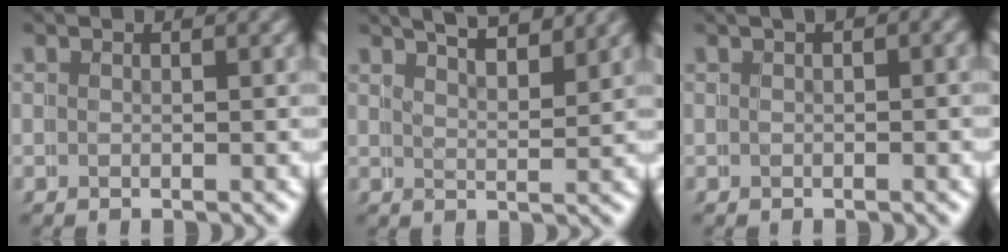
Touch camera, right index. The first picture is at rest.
{"total": 5.6, "force": [4.8, 1.6, 2.3], "torque": [-0.036, 0.005, 0.067]}
{"total": 0.9, "force": [0.1, 0.7, 0.6], "torque": [-0.001, 0.008, -0.004]}